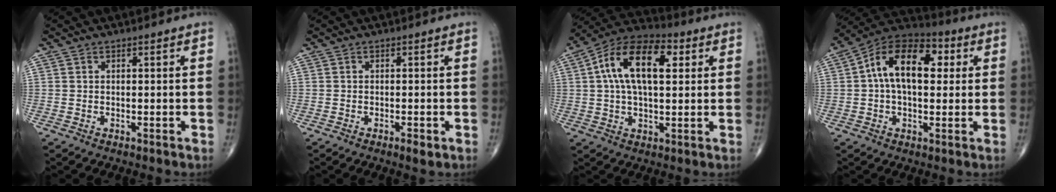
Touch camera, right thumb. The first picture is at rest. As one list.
[{"total": 1.5, "force": [-0.7, 0.4, 1.3], "torque": [-0.020, -0.002, -0.013]}, {"total": 15.8, "force": [3.8, 8.1, 13.0], "torque": [-0.220, 0.025, 0.058]}, {"total": 15.1, "force": [2.6, 8.8, 12.0], "torque": [-0.183, 0.030, 0.033]}]